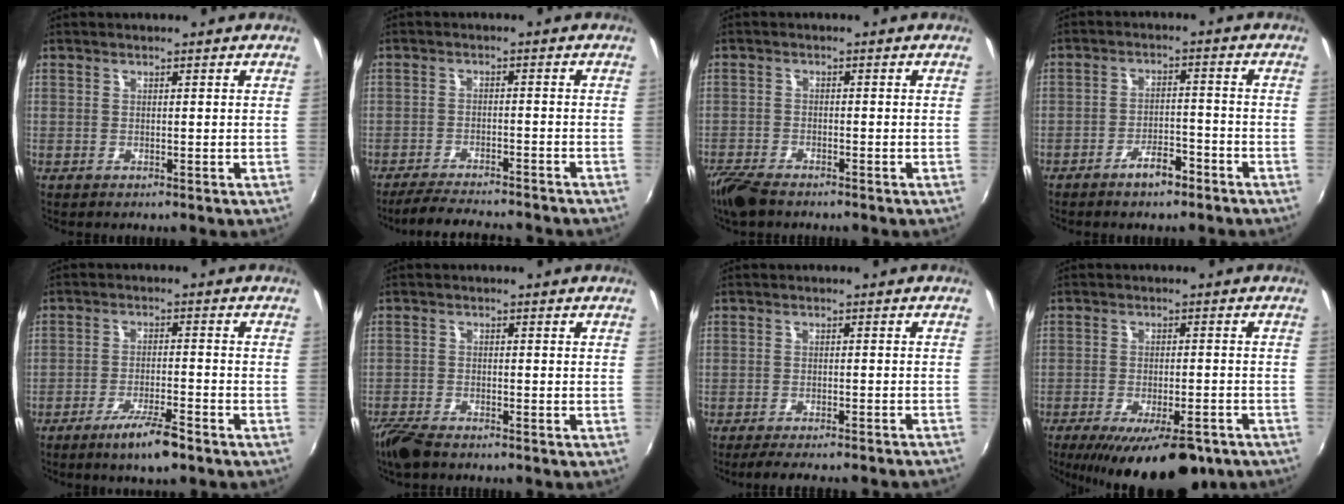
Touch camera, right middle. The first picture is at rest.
{"total": 10.4, "force": [-9.4, 1.2, 4.3], "torque": [-0.098, -0.014, -0.143]}
{"total": 6.0, "force": [-4.9, 1.7, 2.9], "torque": [-0.083, -0.023, -0.098]}
{"total": 5.1, "force": [-3.9, 1.8, 2.9], "torque": [-0.060, 0.005, -0.057]}
{"total": 6.9, "force": [-4.9, 1.0, 4.7], "torque": [-0.099, -0.004, -0.082]}
{"total": 5.5, "force": [-4.6, 1.5, 2.5], "torque": [-0.075, -0.020, -0.092]}
{"total": 11.1, "force": [-9.9, 0.8, 4.9], "torque": [-0.099, -0.020, -0.132]}
{"total": 16.6, "force": [-11.6, 5.7, 10.5], "torque": [-0.188, -0.038, -0.163]}